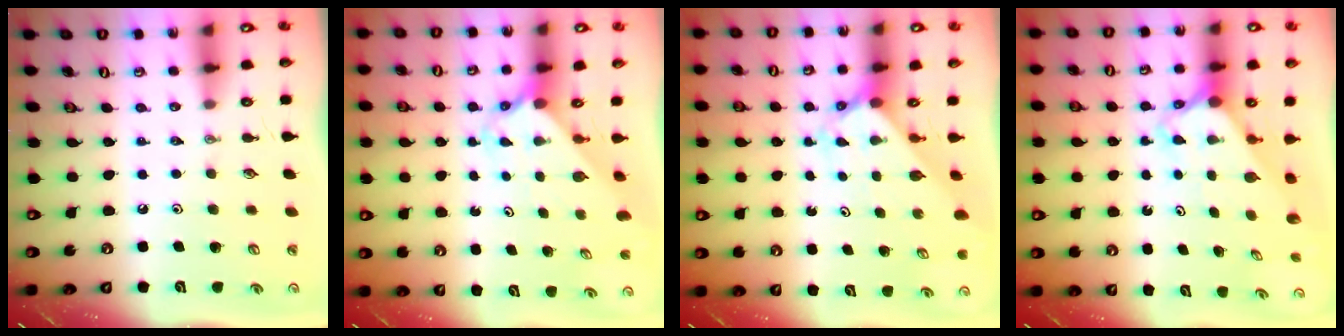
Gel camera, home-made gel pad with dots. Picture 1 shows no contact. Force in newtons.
{"total": 2.5, "press": 2.4, "slide": 0.3}
{"total": 2.0, "press": 2.0, "slide": 0.1}
{"total": 2.5, "press": 2.5, "slide": 0.2}